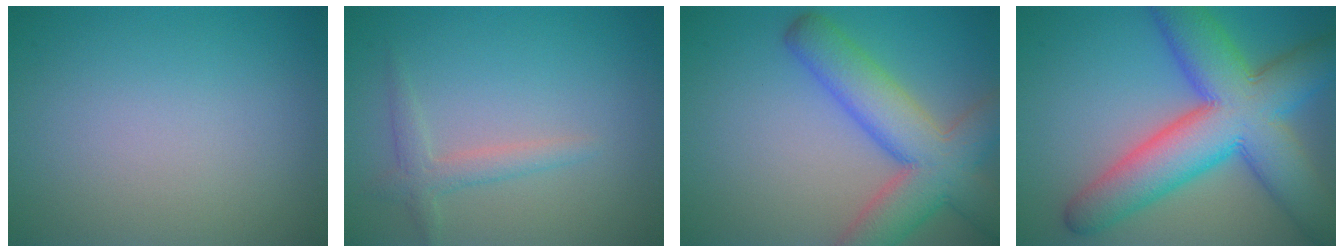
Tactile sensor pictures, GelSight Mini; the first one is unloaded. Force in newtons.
{"total": 2.0, "press": 2.0, "slide": 0.2}
{"total": 8.4, "press": 8.4, "slide": 0.4}
{"total": 12.2, "press": 12.2, "slide": 0.3}